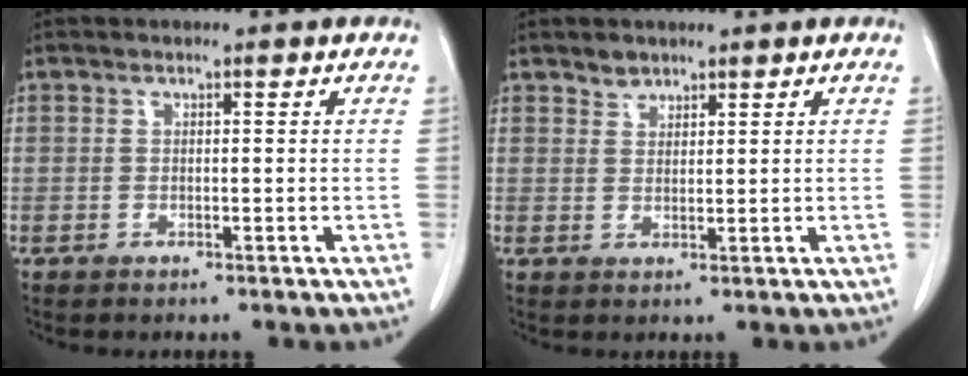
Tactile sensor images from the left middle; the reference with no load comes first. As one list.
[{"total": 1.8, "force": [1.5, 1.0, 0.1], "torque": [0.002, -0.001, 0.025]}]